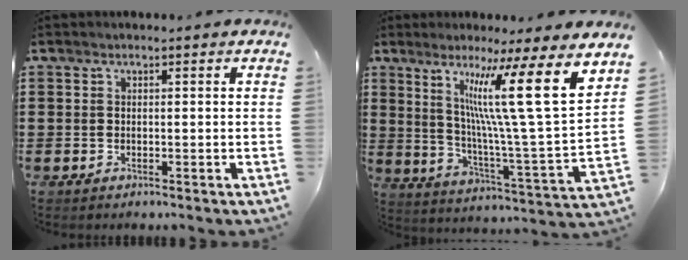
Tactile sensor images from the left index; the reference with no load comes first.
{"total": 16.1, "force": [7.9, 0.9, 14.0], "torque": [-0.251, -0.050, 0.115]}